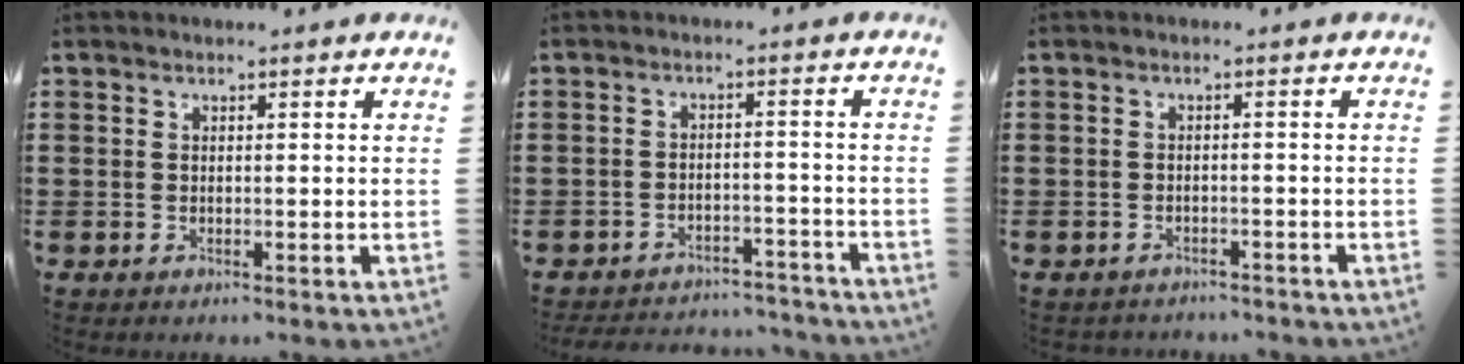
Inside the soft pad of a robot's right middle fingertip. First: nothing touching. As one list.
[{"total": 3.7, "force": [-3.7, 0.3, 0.0], "torque": [-0.004, 0.004, -0.078]}, {"total": 1.4, "force": [-1.4, 0.1, 0.0], "torque": [-0.004, 0.000, -0.030]}]